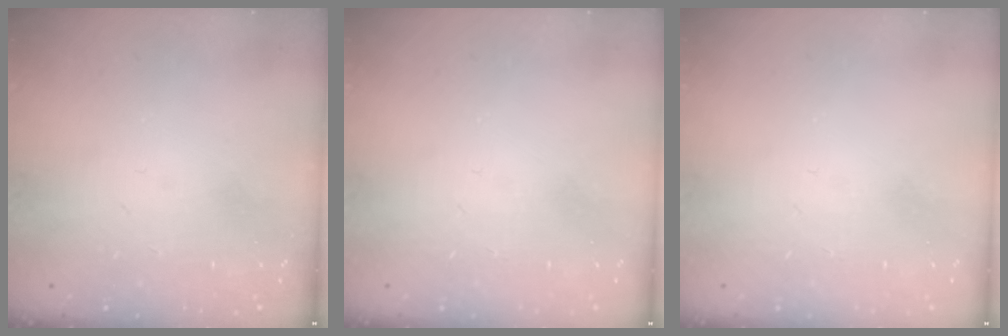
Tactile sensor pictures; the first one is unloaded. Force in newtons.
{"total": 0.0}
{"total": 0.0}